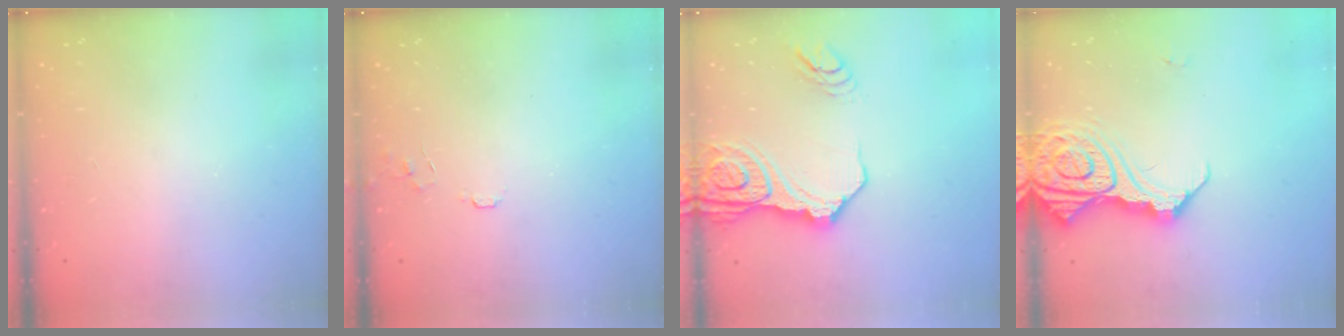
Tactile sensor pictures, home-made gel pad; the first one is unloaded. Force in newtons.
{"total": 5.7, "press": 5.7, "slide": 0.5}
{"total": 18.8, "press": 18.7, "slide": 2.3}
{"total": 19.2, "press": 19.1, "slide": 2.1}